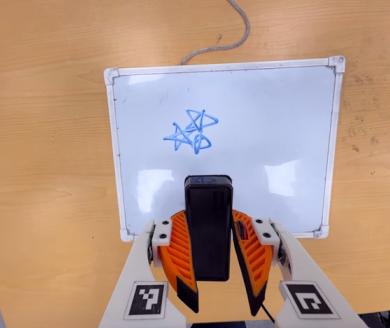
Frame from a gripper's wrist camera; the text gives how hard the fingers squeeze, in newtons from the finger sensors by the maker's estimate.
{"total": 10.0, "left": 7.8, "right": 12.2}